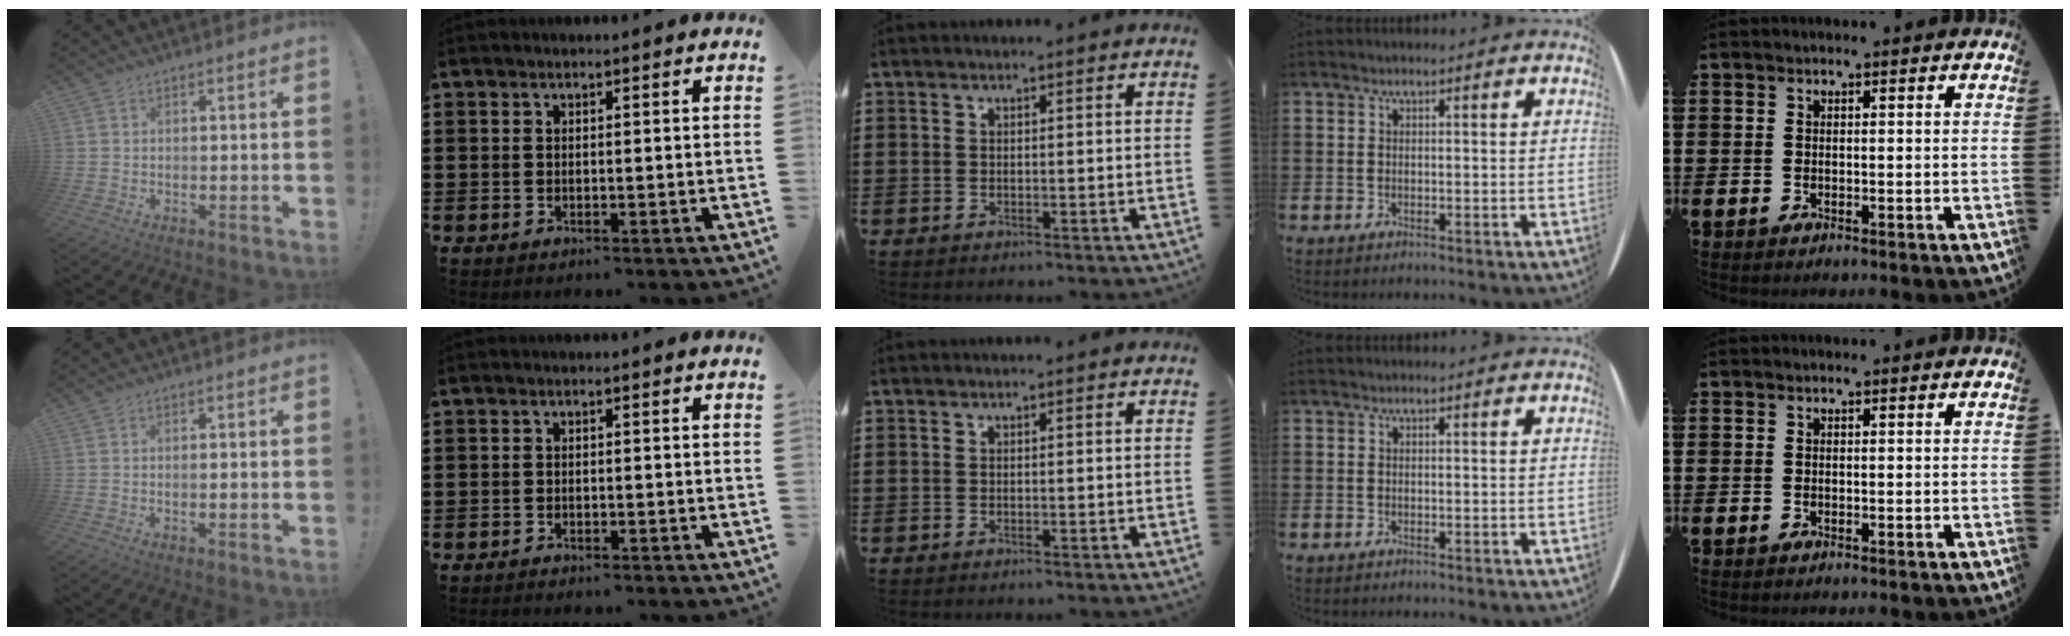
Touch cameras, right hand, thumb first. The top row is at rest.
{"thumb": {"total": 1.1, "force": [-0.2, 0.2, 1.0], "torque": [-0.014, -0.001, -0.005]}, "index": {"total": 1.1, "force": [-1.1, 0.0, 0.0], "torque": [-0.003, 0.002, -0.023]}}